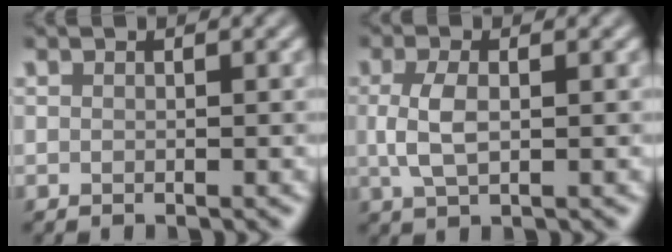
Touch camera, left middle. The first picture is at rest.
{"total": 2.9, "force": [0.2, 1.3, 2.6], "torque": [-0.063, -0.001, 0.003]}